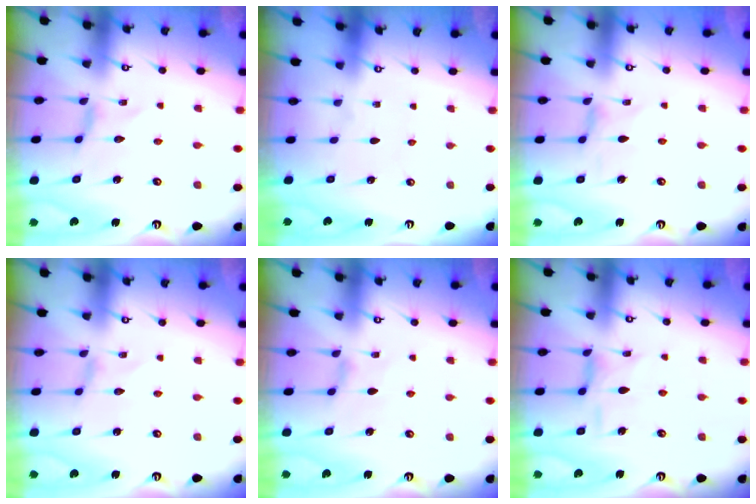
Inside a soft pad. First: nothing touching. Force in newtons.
{"total": 0.0}
{"total": 0.5, "press": 0.5, "slide": 0.3}
{"total": 0.0}
{"total": 2.0, "press": 1.9, "slide": 0.5}
{"total": 6.9, "press": 6.9, "slide": 0.6}